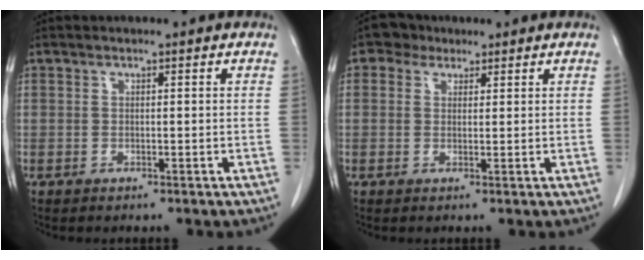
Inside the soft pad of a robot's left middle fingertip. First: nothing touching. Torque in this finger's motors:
{"motor_torque": [0.11, -0.09, -0.03, 0.00]}